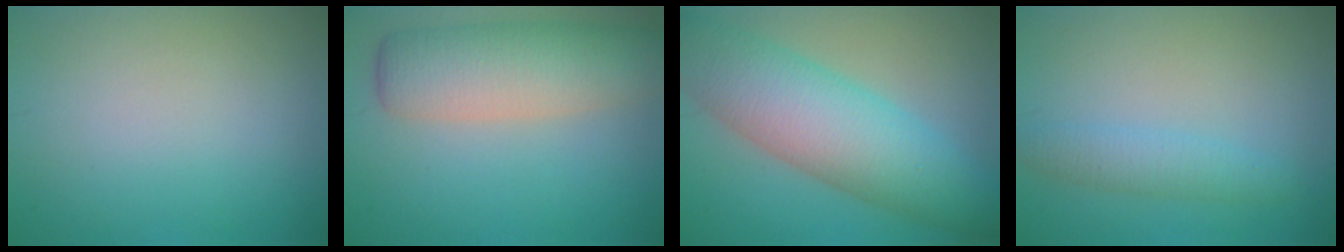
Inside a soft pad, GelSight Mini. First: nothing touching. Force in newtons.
{"total": 7.3, "press": 7.3, "slide": 0.4}
{"total": 9.9, "press": 9.9, "slide": 0.2}
{"total": 2.4, "press": 2.4, "slide": 0.1}